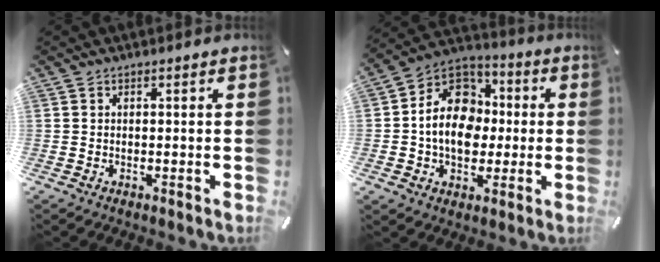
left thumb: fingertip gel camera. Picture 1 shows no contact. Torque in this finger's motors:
{"motor_torque": [1.30, 1.42, 1.11, -0.03, 0.35]}